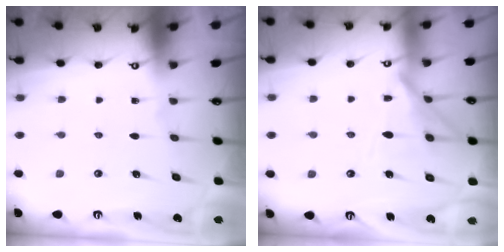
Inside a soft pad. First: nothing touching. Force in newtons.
{"total": 11.8, "press": 11.7, "slide": 0.8}